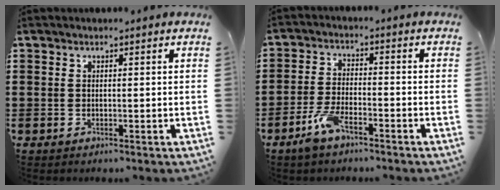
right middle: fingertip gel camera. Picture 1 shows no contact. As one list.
[{"total": 5.2, "force": [-3.4, 1.7, 3.6], "torque": [-0.085, 0.002, -0.068]}]